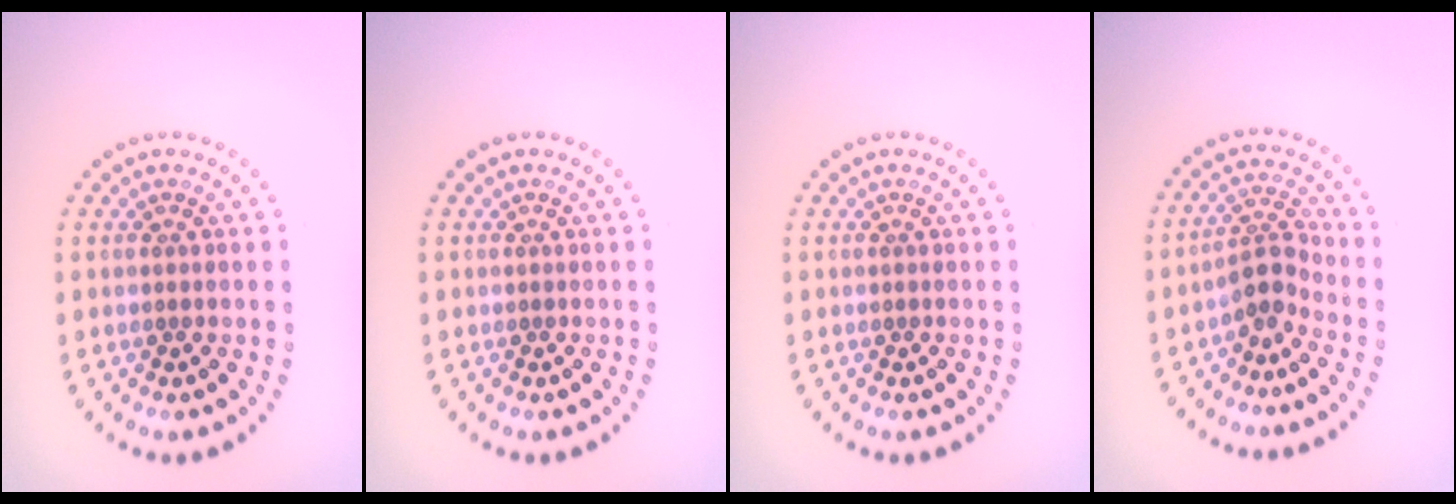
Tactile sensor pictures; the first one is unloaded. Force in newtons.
{"total": 0.0}
{"total": 0.0}
{"total": 2.4, "press": 1.7, "slide": 1.7}